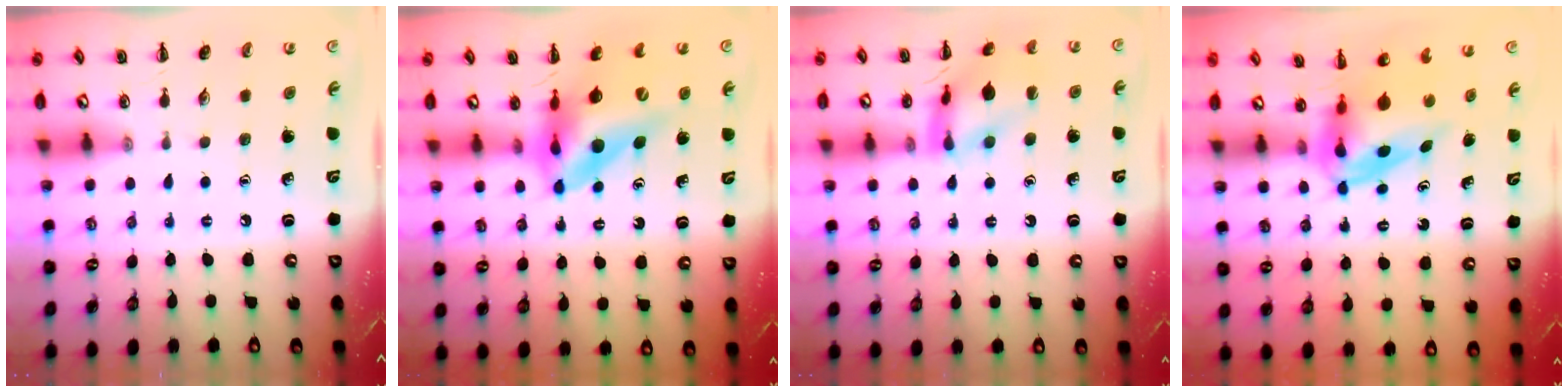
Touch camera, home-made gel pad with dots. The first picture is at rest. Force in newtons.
{"total": 13.1, "press": 12.4, "slide": 4.1}
{"total": 13.2, "press": 13.1, "slide": 1.0}
{"total": 4.0, "press": 4.0, "slide": 0.7}